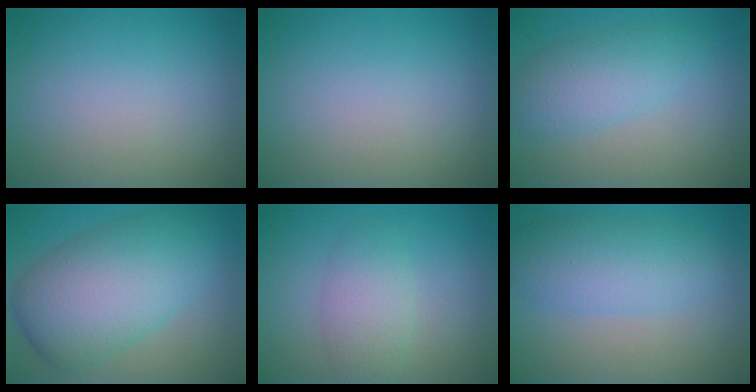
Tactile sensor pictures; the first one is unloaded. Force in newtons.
{"total": 0.0}
{"total": 3.9, "press": 3.9, "slide": 0.1}
{"total": 9.6, "press": 9.6, "slide": 0.2}
{"total": 2.9, "press": 2.9, "slide": 0.1}
{"total": 4.8, "press": 4.8, "slide": 0.1}